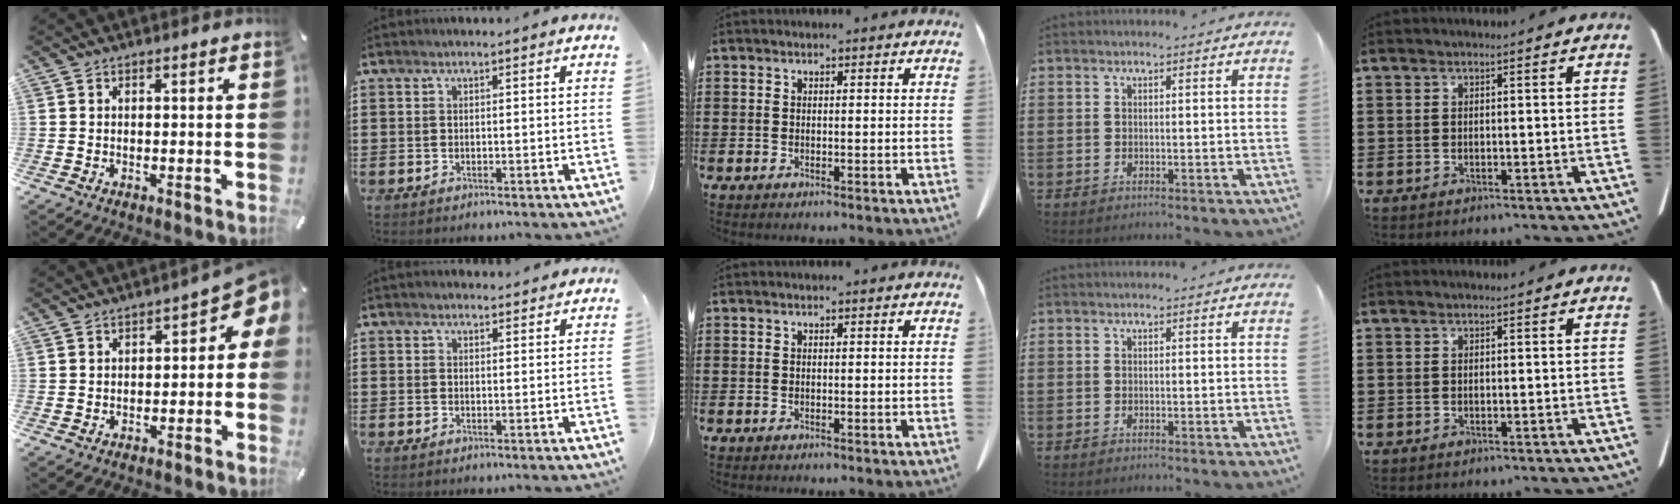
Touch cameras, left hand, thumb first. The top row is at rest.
{"thumb": {"total": 5.1, "force": [0.3, 3.2, 4.0], "torque": [-0.055, -0.007, -0.003]}, "index": {"total": 1.6, "force": [1.5, 0.3, -0.1], "torque": [-0.002, 0.003, 0.031]}}